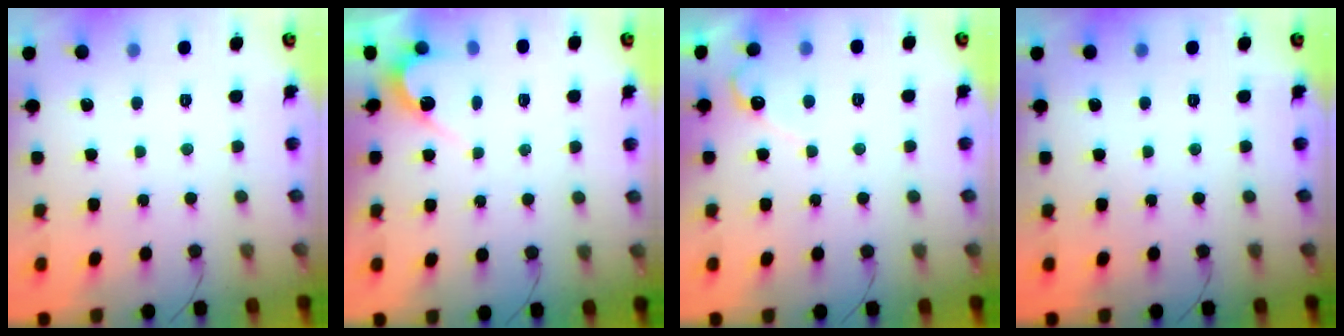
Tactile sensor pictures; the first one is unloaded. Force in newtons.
{"total": 4.2, "press": 4.2, "slide": 0.3}
{"total": 4.5, "press": 4.5, "slide": 0.3}
{"total": 0.0}